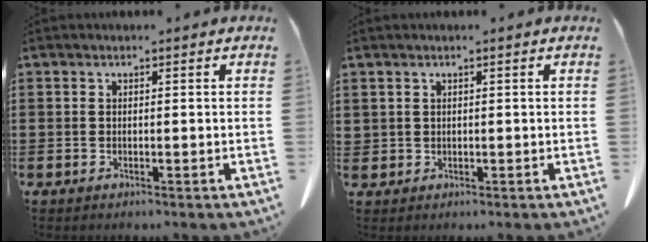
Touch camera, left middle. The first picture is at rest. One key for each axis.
{"total": 0.8, "fx": 0.6, "fy": 0.5, "fz": 0.2, "tx": -0.007, "ty": 0.000, "tz": 0.012}